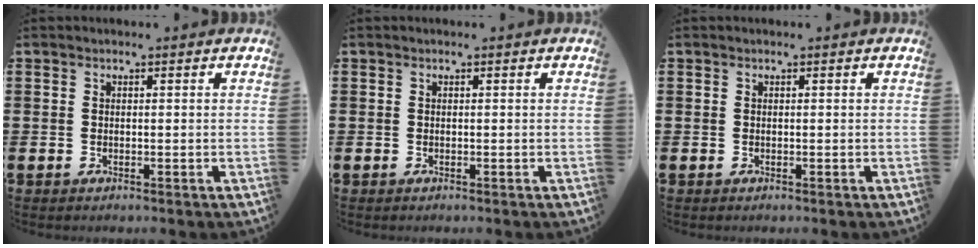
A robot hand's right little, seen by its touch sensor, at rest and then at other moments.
{"total": 0.0}
{"total": 0.0}